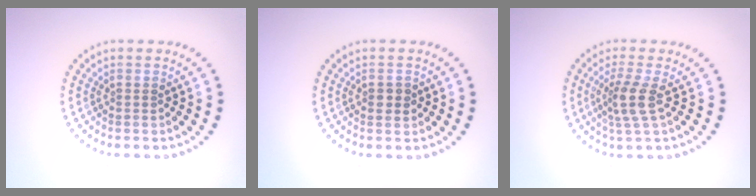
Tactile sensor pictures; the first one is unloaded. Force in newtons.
{"total": 1.4, "press": 1.4, "slide": 0.2}
{"total": 2.9, "press": 2.3, "slide": 1.8}